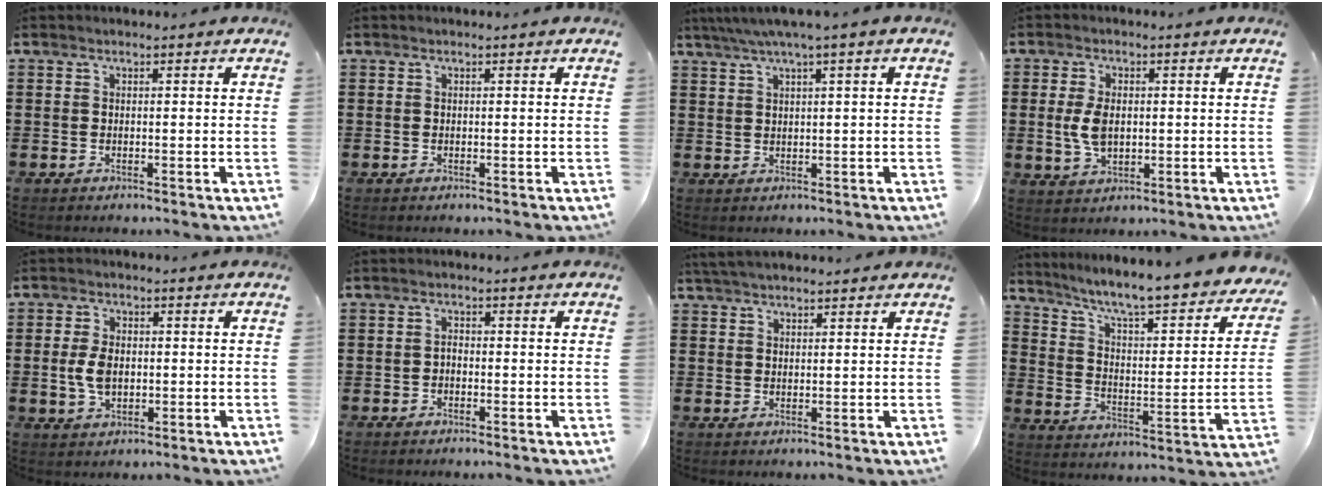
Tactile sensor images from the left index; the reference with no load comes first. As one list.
[{"total": 0.0}, {"total": 2.7, "force": [1.3, -0.4, 2.4], "torque": [-0.046, -0.001, 0.021]}, {"total": 5.1, "force": [0.2, 3.0, 4.1], "torque": [-0.105, 0.001, -0.003]}, {"total": 4.8, "force": [-0.1, 2.9, 3.8], "torque": [-0.097, 0.002, -0.008]}, {"total": 1.1, "force": [-0.7, 0.6, 0.6], "torque": [-0.015, 0.002, -0.015]}, {"total": 2.7, "force": [2.5, 0.4, 1.0], "torque": [-0.024, 0.001, 0.049]}, {"total": 6.6, "force": [5.5, -0.3, 3.6], "torque": [-0.093, -0.053, 0.086]}]